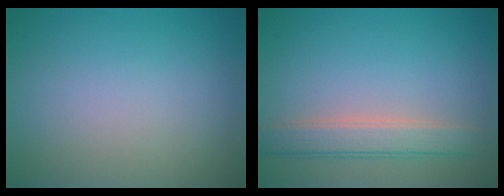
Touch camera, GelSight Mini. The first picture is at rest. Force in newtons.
{"total": 3.1, "press": 3.1, "slide": 0.3}